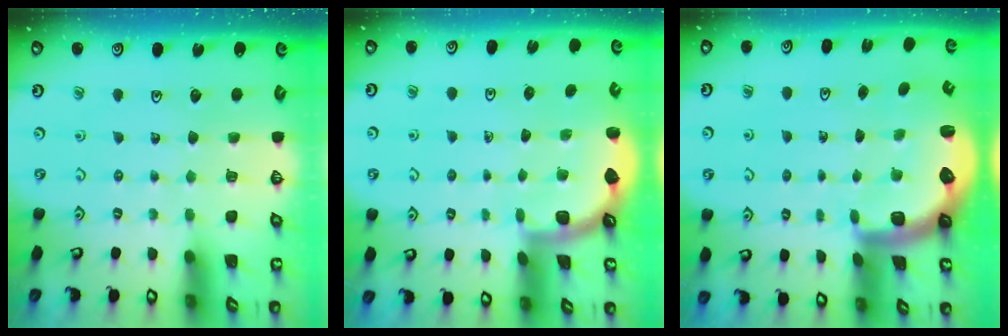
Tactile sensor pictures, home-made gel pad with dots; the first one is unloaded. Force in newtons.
{"total": 1.5, "press": 1.5, "slide": 0.0}
{"total": 2.8, "press": 2.5, "slide": 1.4}